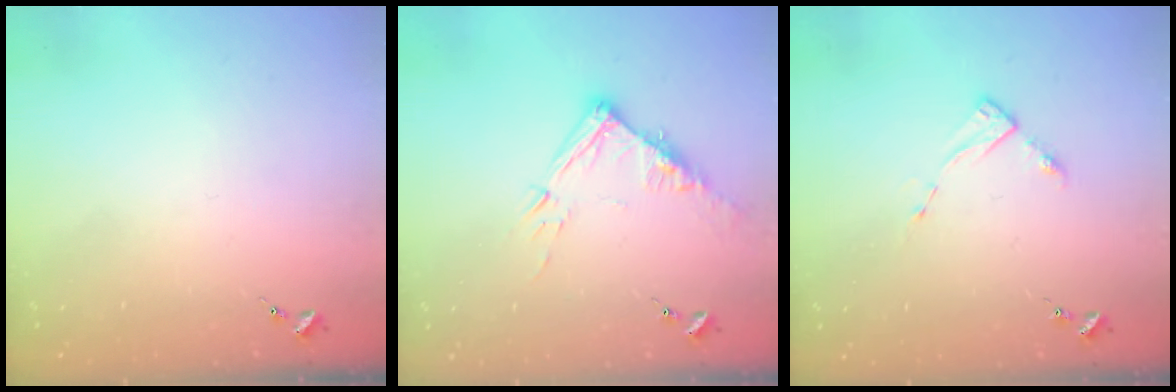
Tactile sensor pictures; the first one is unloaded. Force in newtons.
{"total": 12.1, "press": 12.1, "slide": 1.2}
{"total": 2.8, "press": 2.8, "slide": 0.4}